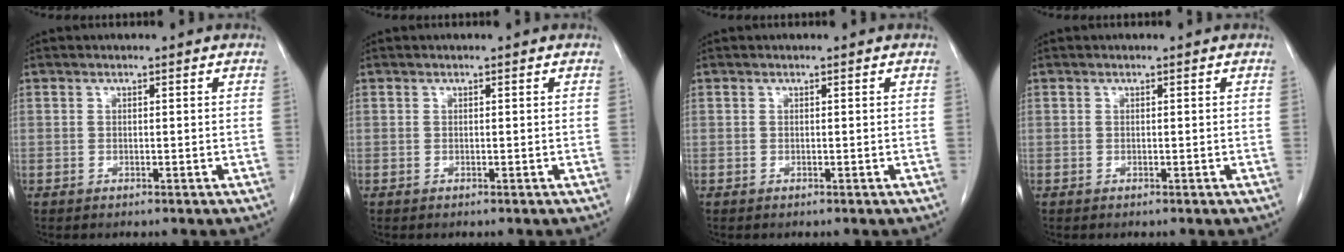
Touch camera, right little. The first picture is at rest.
{"total": 0.0}
{"total": 0.0}
{"total": 0.0}